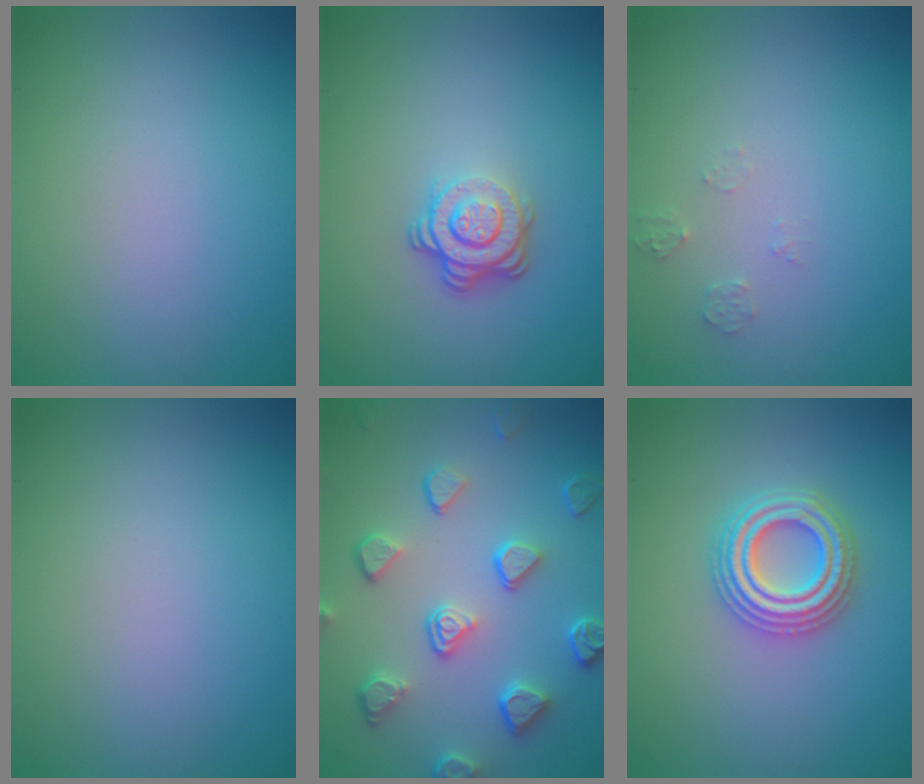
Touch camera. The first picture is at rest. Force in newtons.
{"total": 3.8, "press": 2.6, "slide": 2.7}
{"total": 1.1, "press": 1.1, "slide": 0.1}
{"total": 0.0}
{"total": 4.6, "press": 3.9, "slide": 2.4}
{"total": 4.4, "press": 4.4, "slide": 0.7}